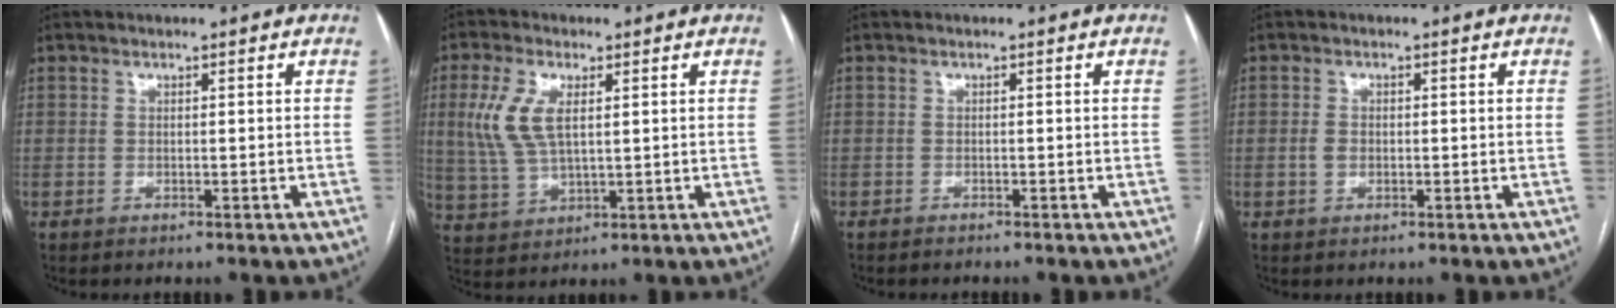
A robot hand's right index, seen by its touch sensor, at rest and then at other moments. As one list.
[{"total": 8.3, "force": [2.2, 3.6, 7.2], "torque": [-0.175, 0.009, 0.047]}, {"total": 1.2, "force": [-1.2, 0.3, 0.4], "torque": [-0.009, -0.002, -0.015]}, {"total": 1.7, "force": [-0.2, 1.3, 1.1], "torque": [-0.020, 0.004, -0.002]}]